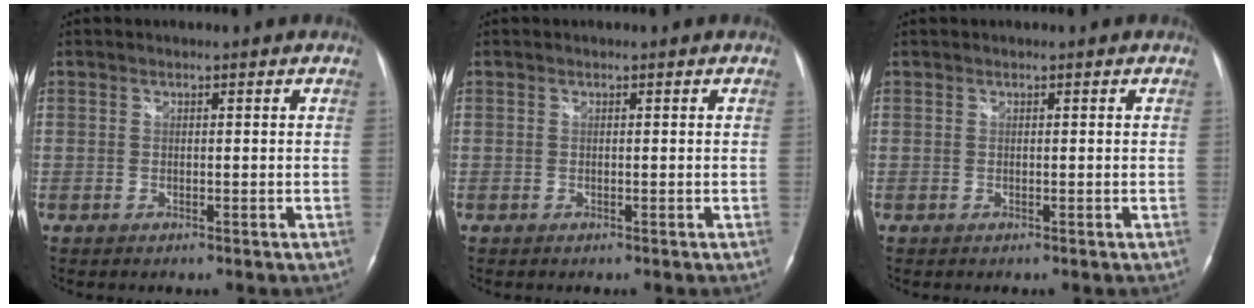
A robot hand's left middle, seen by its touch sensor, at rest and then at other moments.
{"total": 0.0}
{"total": 0.0}